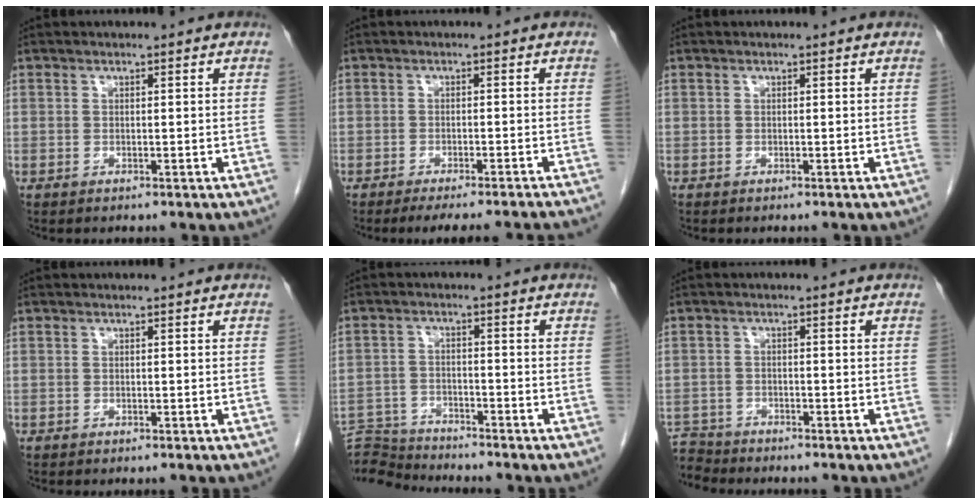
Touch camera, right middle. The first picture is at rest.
{"total": 10.4, "force": [-9.6, -0.2, 4.1], "torque": [-0.037, -0.011, -0.117]}
{"total": 0.0}
{"total": 0.0}
{"total": 8.2, "force": [-8.2, 0.3, -0.2], "torque": [0.000, 0.006, -0.151]}
{"total": 4.5, "force": [-4.3, 0.8, -0.8], "torque": [0.018, -0.006, -0.083]}